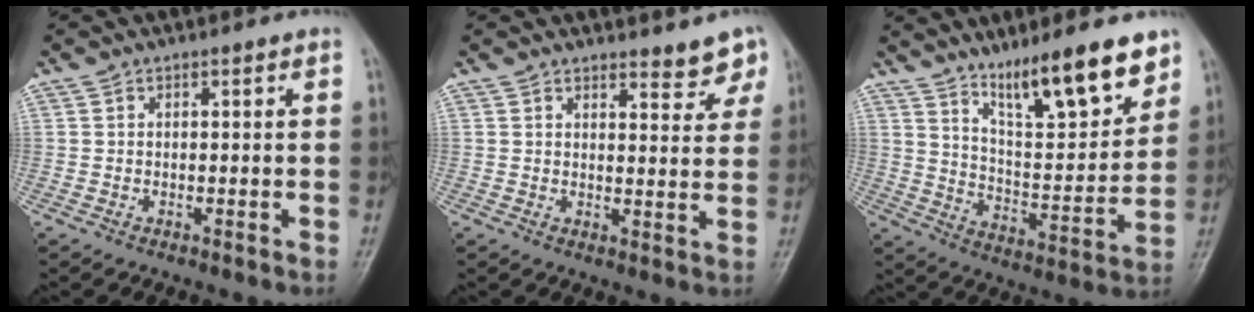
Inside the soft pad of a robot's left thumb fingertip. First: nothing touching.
{"total": 5.1, "force": [4.6, 1.8, 1.4], "torque": [0.008, -0.033, 0.046]}
{"total": 16.2, "force": [11.5, 3.6, 10.8], "torque": [-0.142, -0.074, 0.198]}